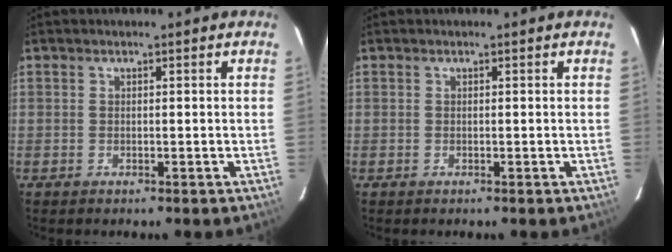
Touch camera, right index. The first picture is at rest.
{"total": 0.0}